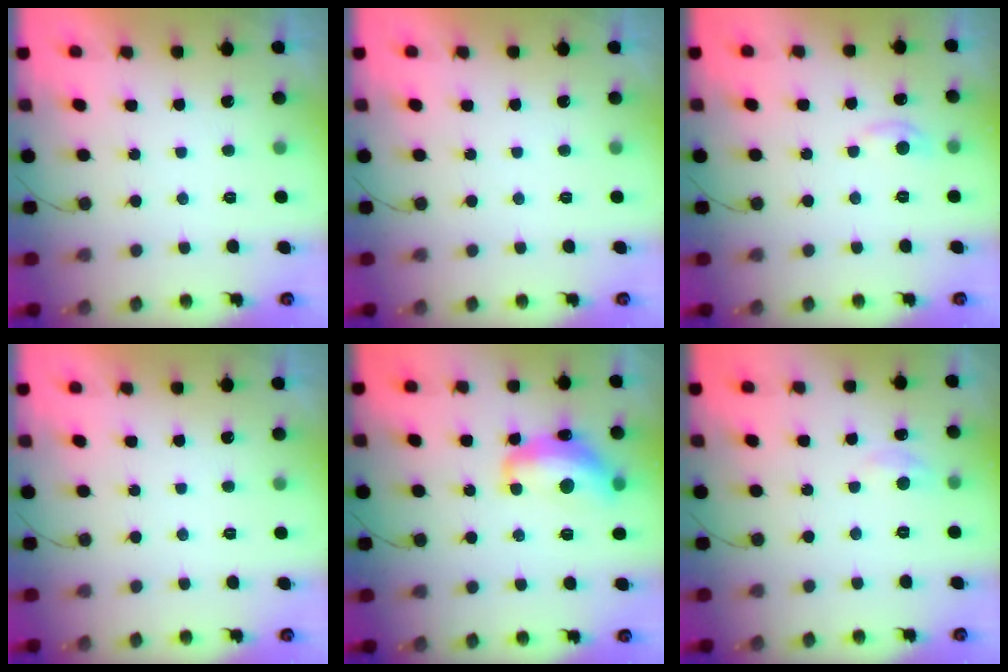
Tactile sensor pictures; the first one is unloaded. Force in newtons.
{"total": 0.0}
{"total": 6.1, "press": 6.1, "slide": 0.8}
{"total": 0.0}
{"total": 13.4, "press": 13.4, "slide": 0.9}
{"total": 3.6, "press": 3.6, "slide": 0.5}